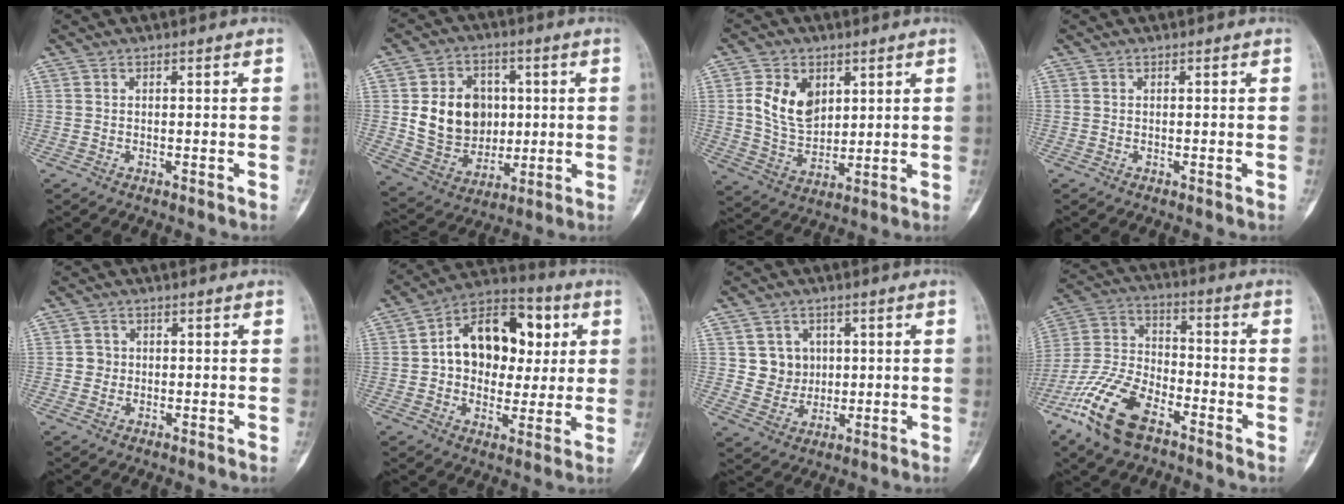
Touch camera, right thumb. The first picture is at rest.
{"total": 14.8, "force": [1.6, 12.1, 8.5], "torque": [-0.099, -0.004, 0.044]}
{"total": 10.4, "force": [3.2, 7.2, 6.9], "torque": [-0.101, -0.017, 0.070]}
{"total": 0.0}
{"total": 2.1, "force": [0.0, 2.0, 0.4], "torque": [0.006, 0.006, -0.002]}
{"total": 17.9, "force": [3.2, 12.4, 12.5], "torque": [-0.134, 0.020, 0.045]}
{"total": 6.5, "force": [1.5, 6.1, 1.6], "torque": [0.009, -0.002, 0.028]}
{"total": 15.9, "force": [-9.4, 7.5, 10.3], "torque": [-0.214, 0.039, -0.190]}